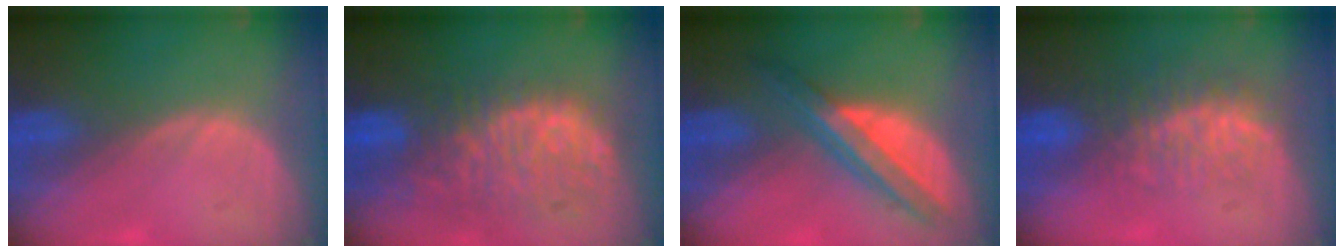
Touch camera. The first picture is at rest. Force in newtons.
{"total": 11.8, "press": 9.8, "slide": 6.5}
{"total": 8.0, "press": 6.7, "slide": 4.4}
{"total": 8.1, "press": 7.5, "slide": 3.0}